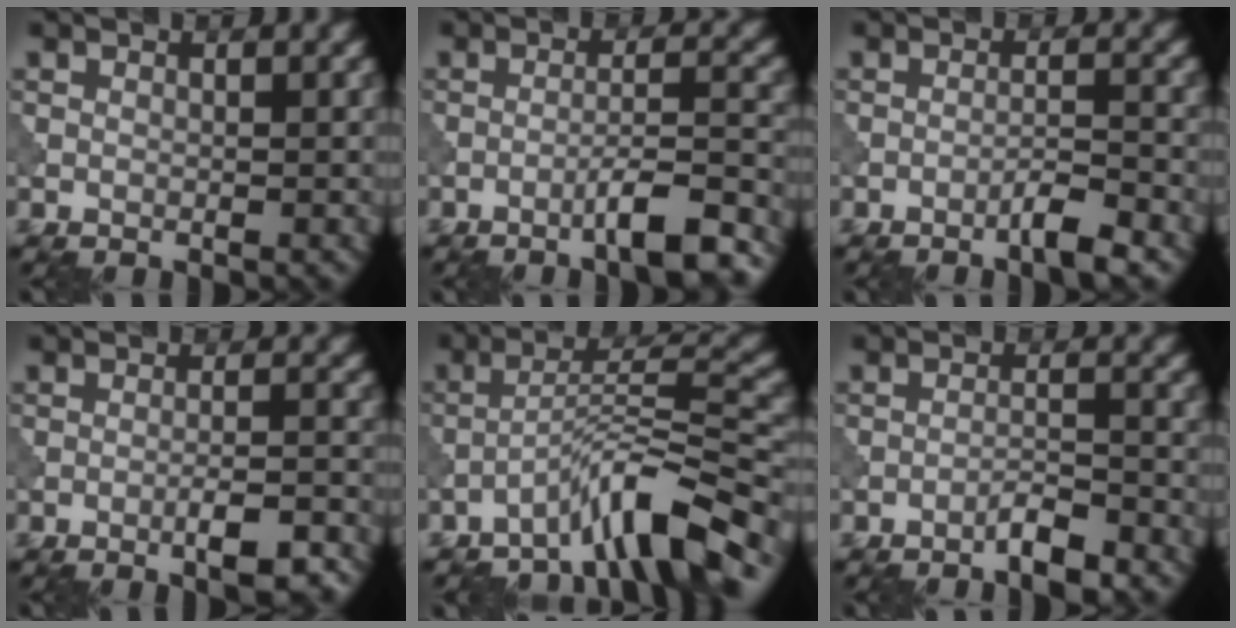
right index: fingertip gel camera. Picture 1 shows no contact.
{"total": 5.8, "force": [-3.8, 0.8, 4.3], "torque": [-0.058, 0.015, -0.065]}
{"total": 2.5, "force": [-1.7, 0.0, 1.8], "torque": [-0.029, 0.010, -0.036]}
{"total": 4.4, "force": [-2.4, 0.8, 3.5], "torque": [-0.057, 0.006, -0.037]}
{"total": 7.4, "force": [-5.5, 0.9, 4.9], "torque": [-0.077, 0.018, -0.097]}
{"total": 2.5, "force": [-2.0, 0.2, 1.6], "torque": [-0.025, 0.010, -0.038]}